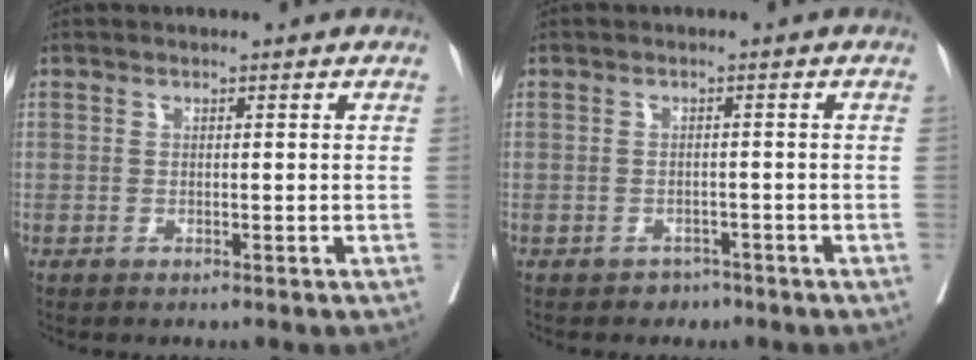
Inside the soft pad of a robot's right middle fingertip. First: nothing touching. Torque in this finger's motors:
{"motor_torque": [0.03, -0.07, -0.02, -0.01]}